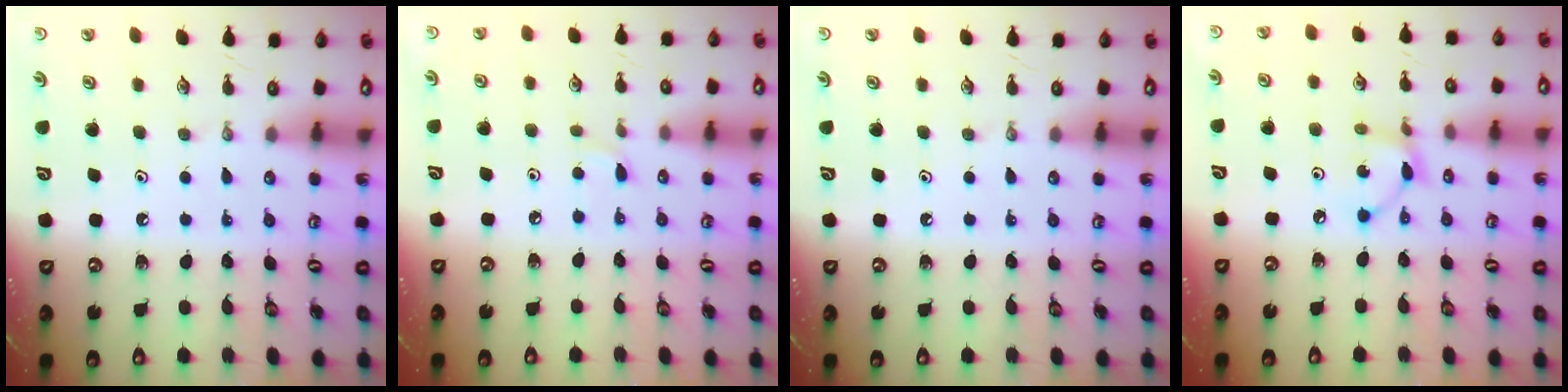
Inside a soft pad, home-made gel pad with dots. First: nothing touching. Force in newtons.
{"total": 2.4, "press": 2.4, "slide": 0.4}
{"total": 0.0}
{"total": 4.0, "press": 4.0, "slide": 0.2}